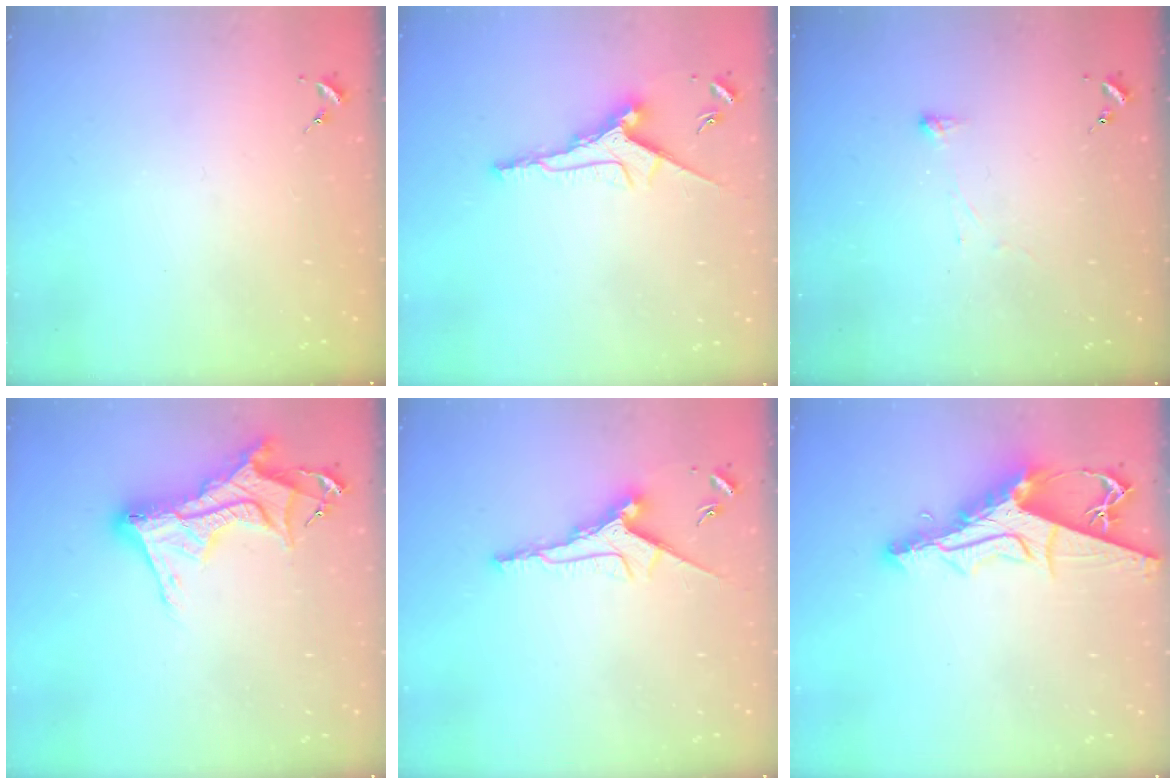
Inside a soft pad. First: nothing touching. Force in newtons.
{"total": 9.6, "press": 9.6, "slide": 0.1}
{"total": 2.9, "press": 2.9, "slide": 0.4}
{"total": 15.8, "press": 15.7, "slide": 1.5}
{"total": 9.6, "press": 9.6, "slide": 0.1}
{"total": 12.0, "press": 12.0, "slide": 1.2}